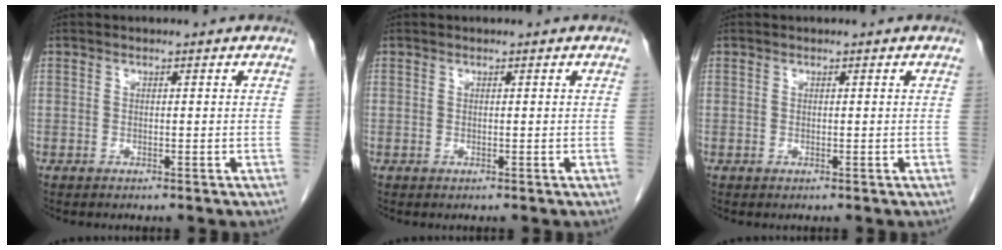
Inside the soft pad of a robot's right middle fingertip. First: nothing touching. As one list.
[{"total": 0.0}, {"total": 0.0}]